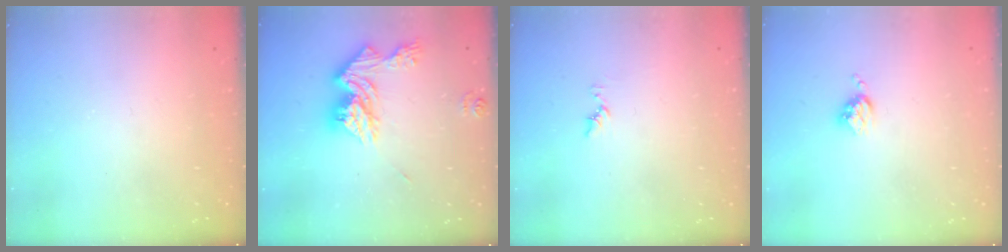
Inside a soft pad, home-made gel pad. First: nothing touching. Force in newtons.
{"total": 14.7, "press": 14.7, "slide": 1.2}
{"total": 5.6, "press": 5.6, "slide": 0.5}
{"total": 3.6, "press": 3.6, "slide": 0.4}